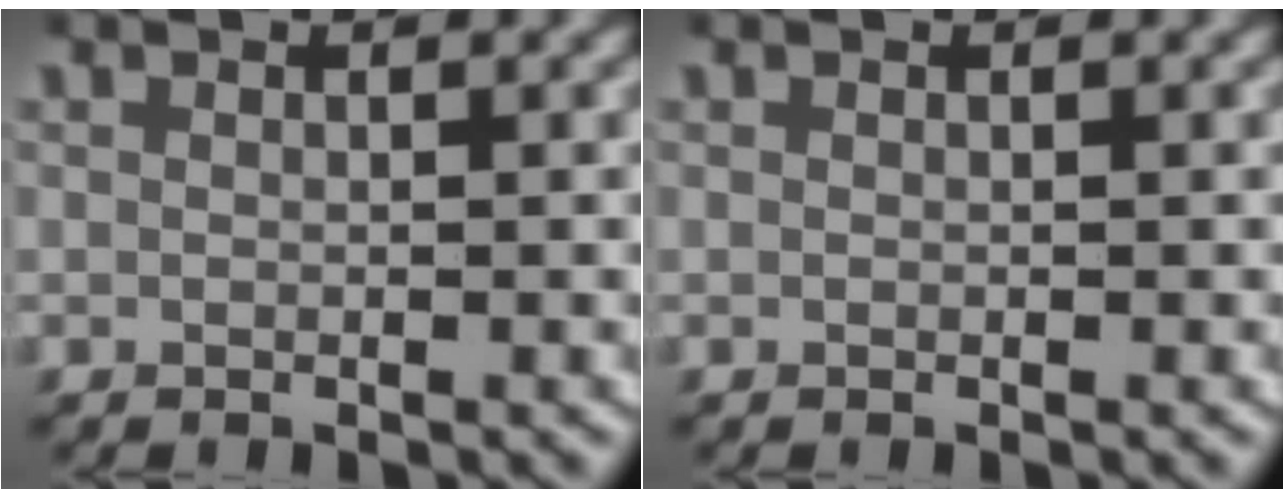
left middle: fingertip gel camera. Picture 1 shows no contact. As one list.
[{"total": 0.0}]